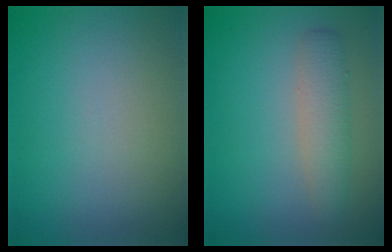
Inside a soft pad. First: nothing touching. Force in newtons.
{"total": 2.9, "press": 2.9, "slide": 0.1}